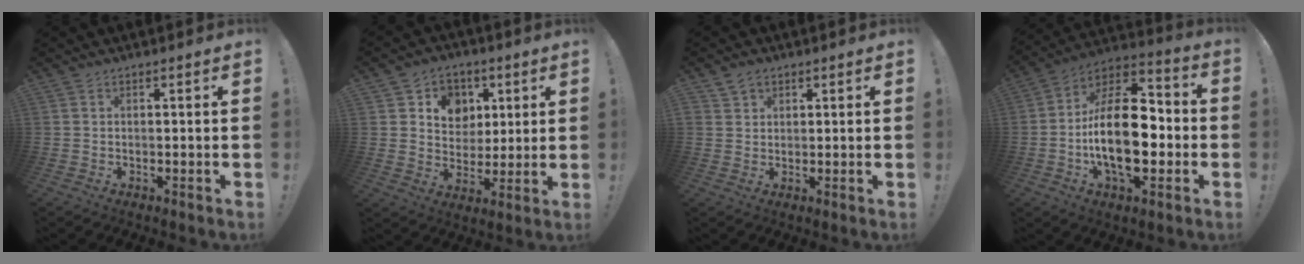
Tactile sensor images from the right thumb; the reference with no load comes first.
{"total": 10.5, "force": [3.8, 9.2, 3.4], "torque": [-0.048, -0.019, 0.078]}
{"total": 3.2, "force": [2.1, 2.4, 0.6], "torque": [-0.007, -0.008, 0.038]}
{"total": 22.6, "force": [-3.6, 11.6, 19.1], "torque": [-0.344, 0.015, -0.060]}